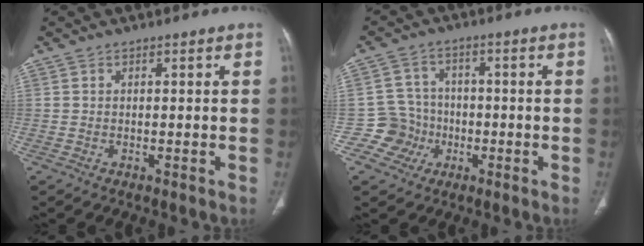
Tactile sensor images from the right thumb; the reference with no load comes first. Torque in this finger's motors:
{"motor_torque": [-0.18, -0.27, 0.45, -0.36, -0.04]}